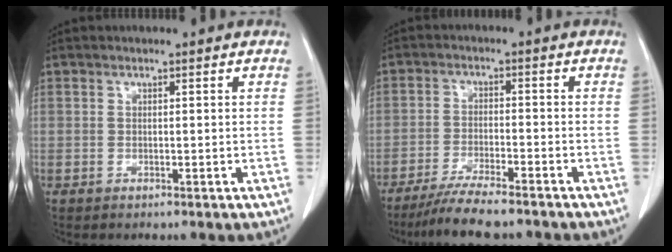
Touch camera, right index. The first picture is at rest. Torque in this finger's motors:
{"motor_torque": [0.19, -0.24, 0.09, 0.06]}